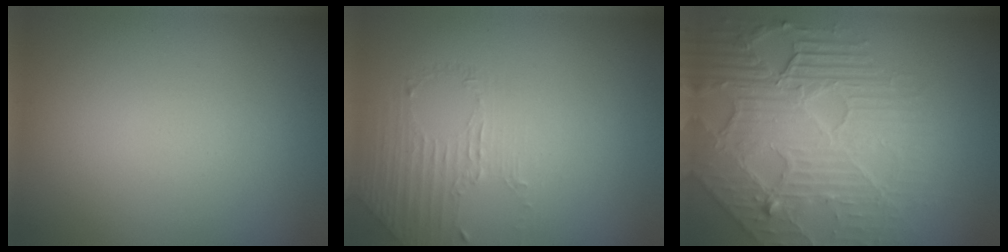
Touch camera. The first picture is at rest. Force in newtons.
{"total": 1.4, "press": 0.6, "slide": 1.2}
{"total": 8.0, "press": 5.9, "slide": 5.4}